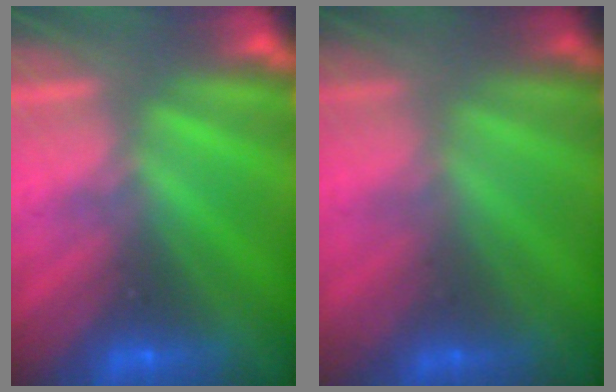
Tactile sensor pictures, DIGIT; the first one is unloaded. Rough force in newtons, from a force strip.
{"total": 1.8}